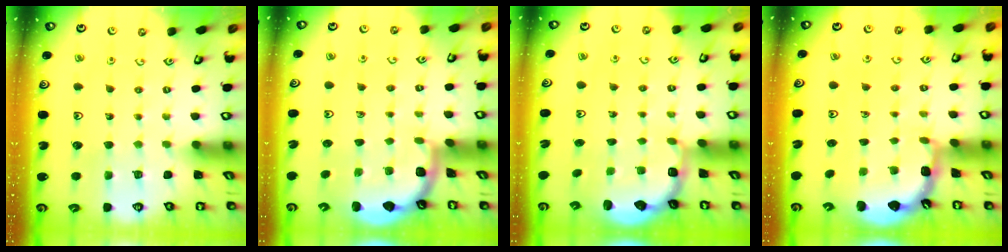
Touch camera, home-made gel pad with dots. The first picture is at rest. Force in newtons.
{"total": 2.2, "press": 2.2, "slide": 0.1}
{"total": 2.6, "press": 2.1, "slide": 1.5}
{"total": 1.9, "press": 1.9, "slide": 0.2}